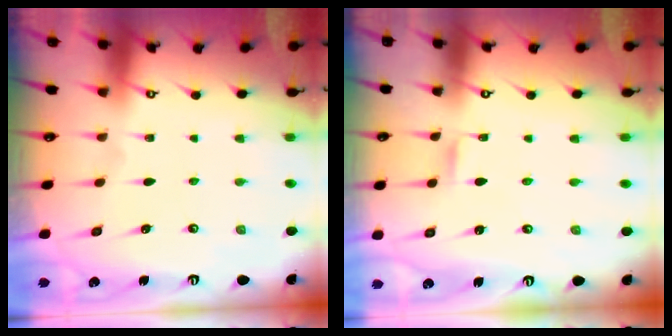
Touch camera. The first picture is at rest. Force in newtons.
{"total": 1.8, "press": 1.8, "slide": 0.2}